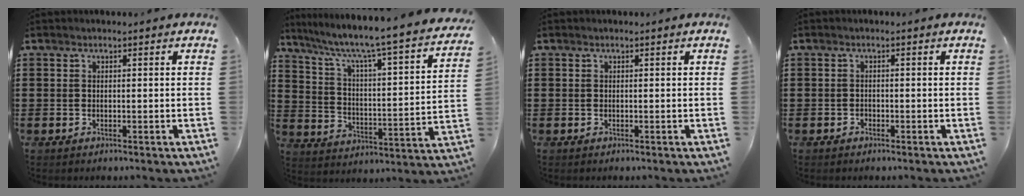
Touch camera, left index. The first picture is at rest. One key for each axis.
{"total": 5.3, "fx": 4.2, "fy": -0.2, "fz": 3.2, "tx": -0.085, "ty": -0.049, "tz": 0.056}
{"total": 0.0}
{"total": 0.6, "fx": -0.5, "fy": 0.3, "fz": 0.1, "tx": -0.006, "ty": 0.001, "tz": -0.011}